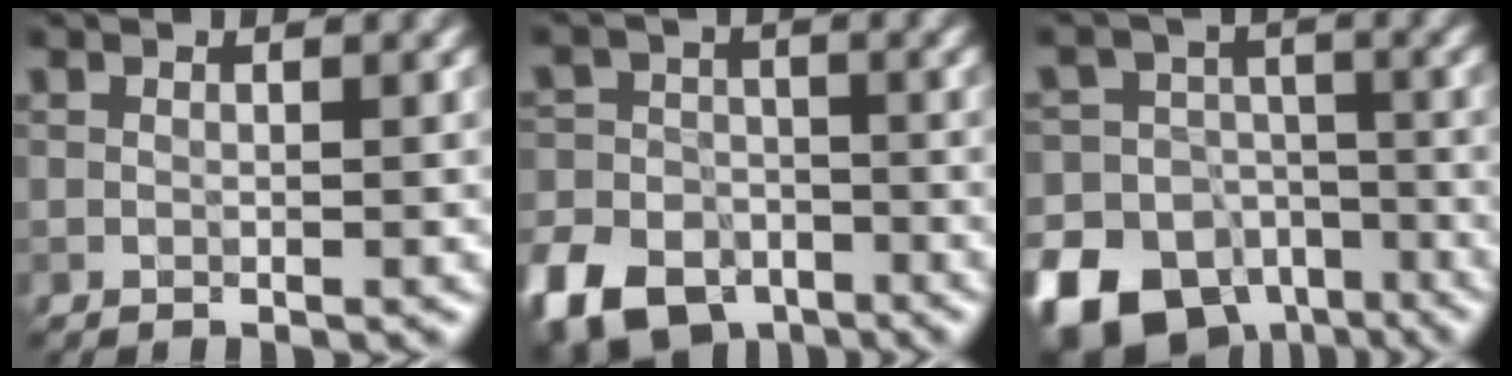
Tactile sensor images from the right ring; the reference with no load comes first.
{"total": 8.8, "force": [-5.5, 5.9, 3.5], "torque": [-0.072, -0.019, -0.107]}
{"total": 15.9, "force": [-10.1, 11.2, 5.1], "torque": [-0.104, -0.054, -0.176]}